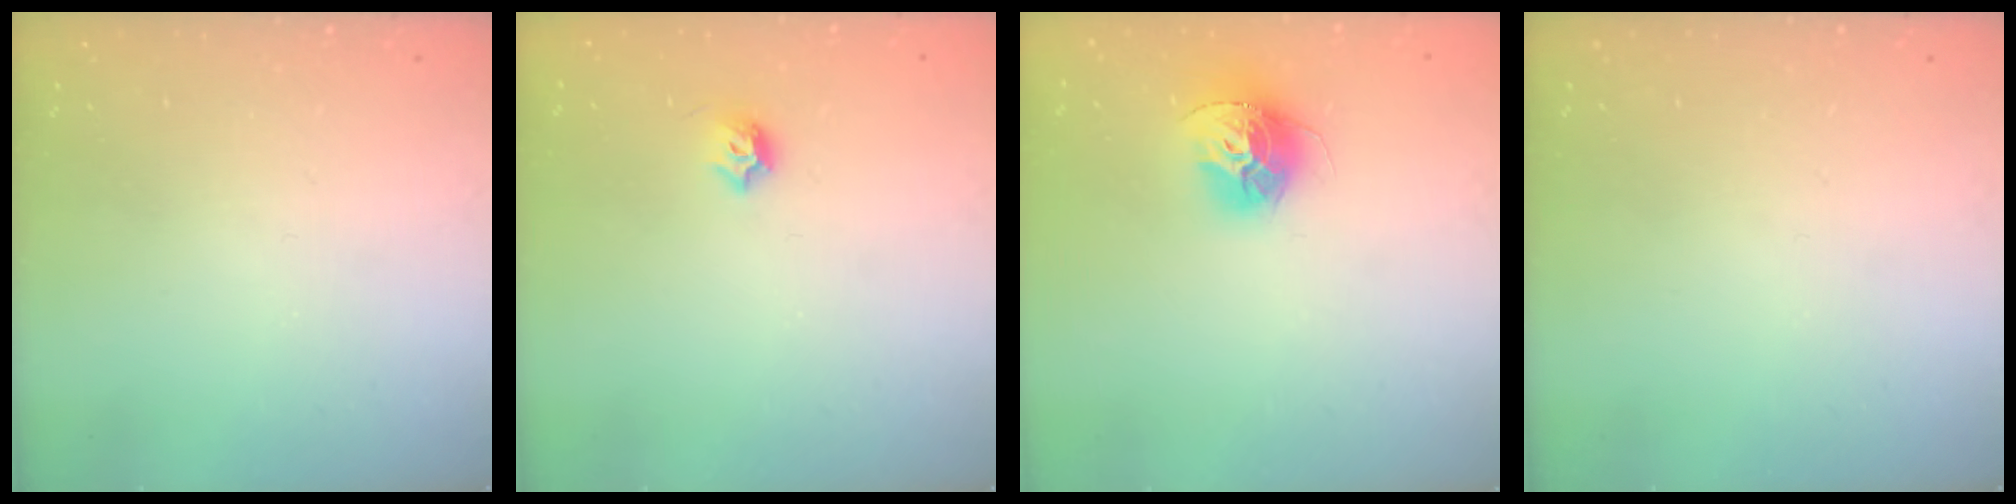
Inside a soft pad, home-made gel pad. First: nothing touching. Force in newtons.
{"total": 5.9, "press": 5.8, "slide": 1.0}
{"total": 12.9, "press": 12.9, "slide": 1.2}
{"total": 0.0}